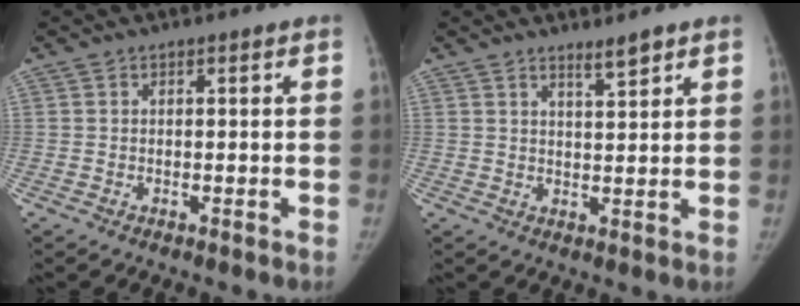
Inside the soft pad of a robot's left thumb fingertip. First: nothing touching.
{"total": 3.1, "force": [2.5, 0.3, 1.8], "torque": [-0.024, -0.024, 0.043]}